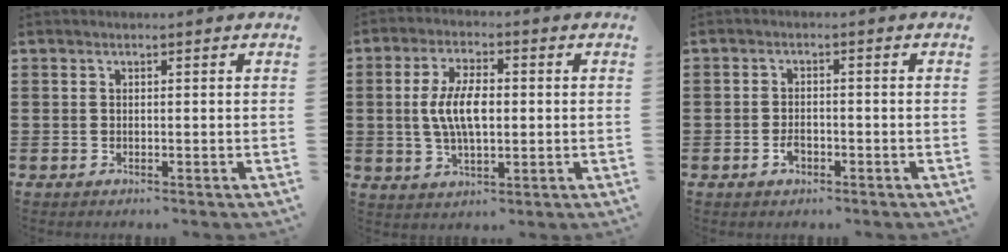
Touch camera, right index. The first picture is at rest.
{"total": 7.3, "force": [0.2, 3.2, 6.6], "torque": [-0.138, 0.006, -0.002]}
{"total": 2.0, "force": [-1.1, 1.2, 1.2], "torque": [-0.025, 0.001, -0.020]}